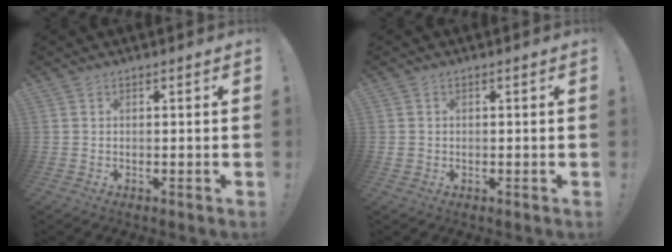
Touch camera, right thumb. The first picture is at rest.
{"total": 1.1, "force": [0.0, 1.1, 0.4], "torque": [-0.007, 0.003, 0.000]}